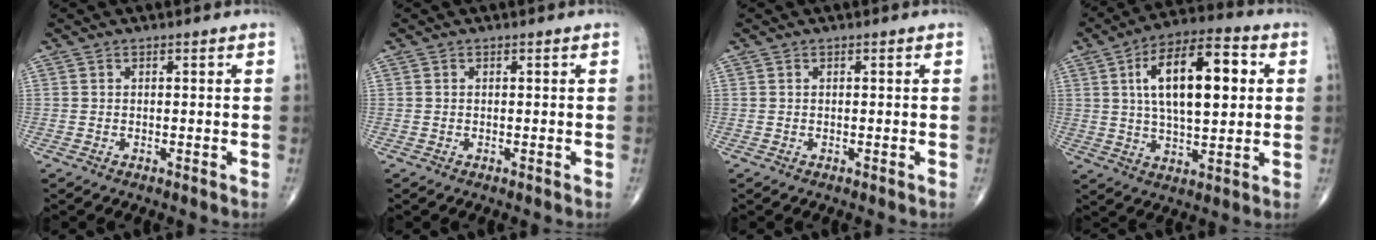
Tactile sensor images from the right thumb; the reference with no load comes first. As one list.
[{"total": 0.0}, {"total": 0.0}, {"total": 17.7, "force": [3.8, 7.8, 15.4], "torque": [-0.237, 0.010, 0.058]}]